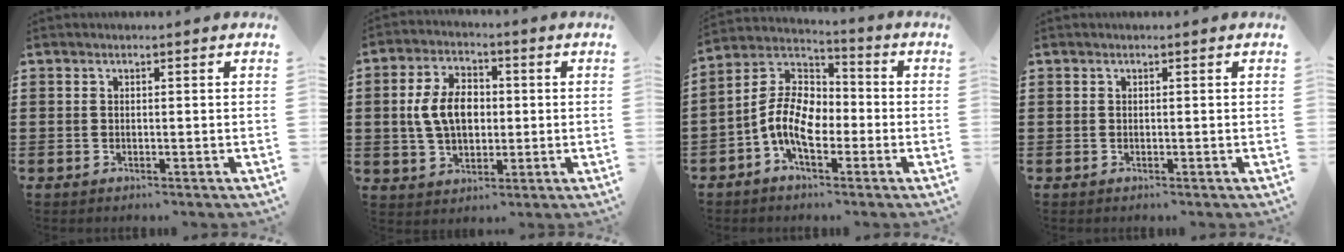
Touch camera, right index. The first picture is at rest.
{"total": 8.2, "force": [0.4, 5.4, 6.1], "torque": [-0.138, 0.011, -0.002]}
{"total": 9.8, "force": [-3.0, 5.5, 7.6], "torque": [-0.191, -0.008, -0.066]}
{"total": 0.0}